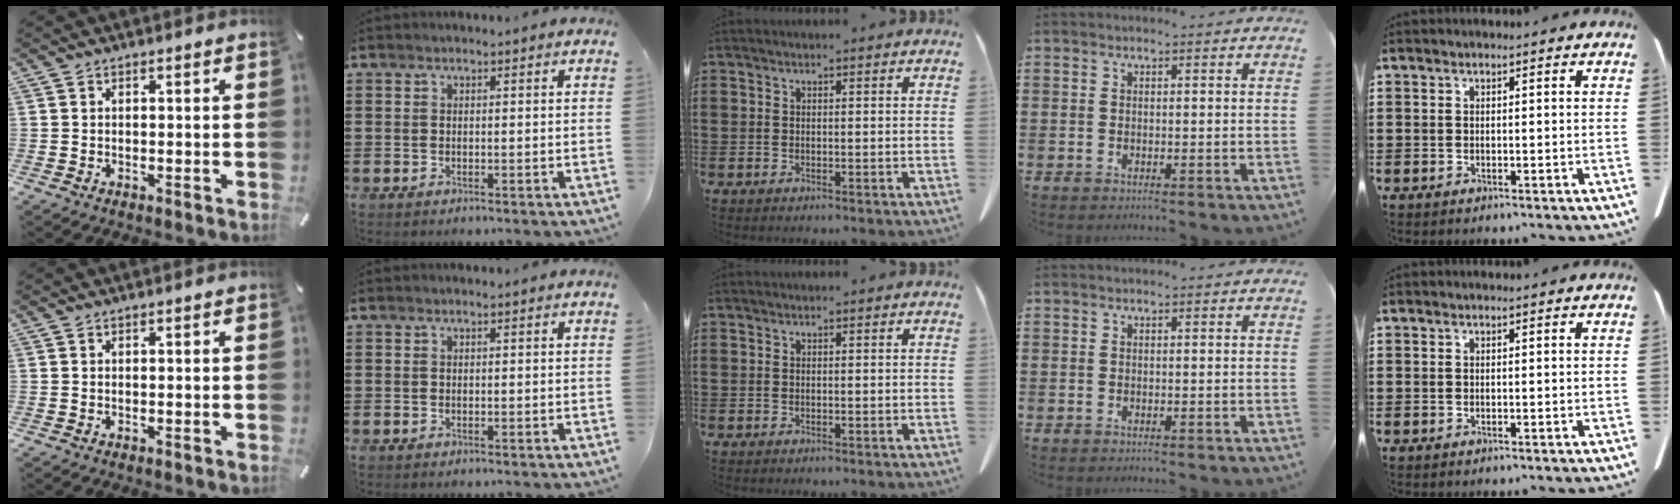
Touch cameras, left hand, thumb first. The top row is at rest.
{}